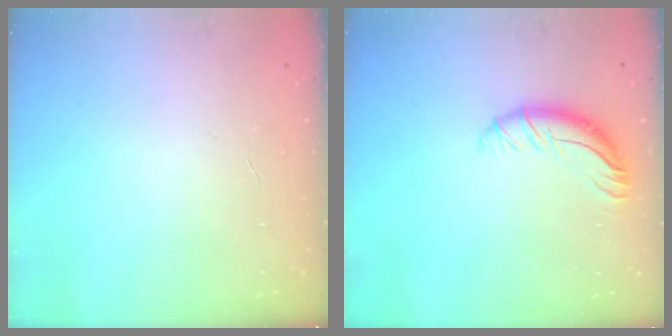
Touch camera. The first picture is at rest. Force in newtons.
{"total": 9.3, "press": 9.2, "slide": 1.4}